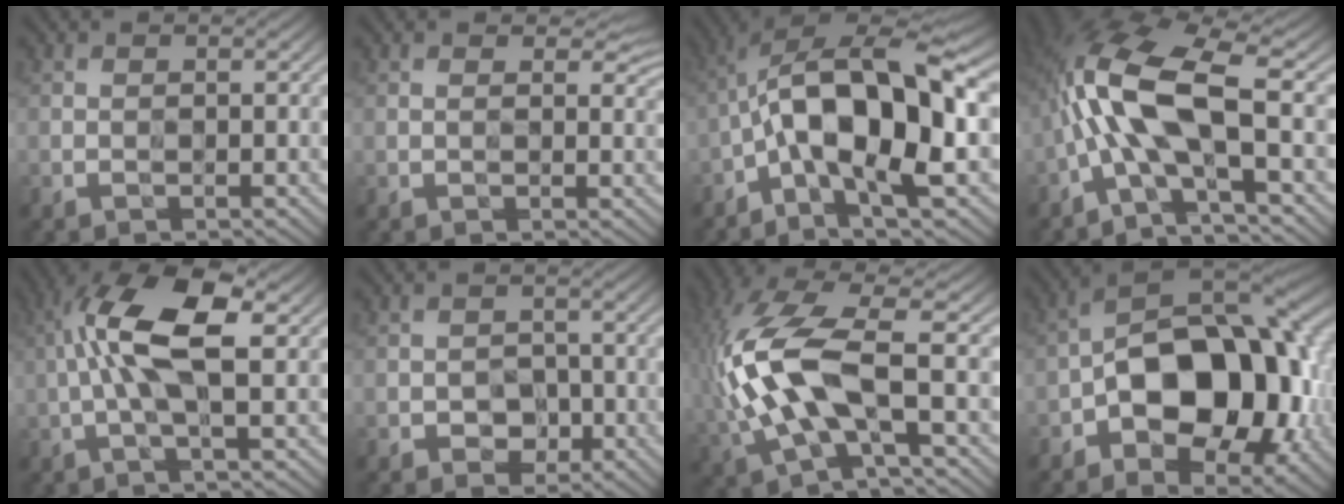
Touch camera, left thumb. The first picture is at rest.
{"total": 2.1, "force": [1.0, 1.1, 1.5], "torque": [-0.026, -0.004, 0.019]}
{"total": 14.2, "force": [-2.1, 5.2, 13.0], "torque": [-0.222, 0.019, -0.036]}
{"total": 12.0, "force": [-0.6, 4.1, 11.2], "torque": [-0.233, 0.009, -0.022]}
{"total": 8.3, "force": [1.4, 2.4, 7.8], "torque": [-0.157, 0.018, 0.021]}
{"total": 2.6, "force": [-1.1, 2.2, 0.9], "torque": [-0.009, -0.003, -0.020]}
{"total": 13.9, "force": [0.0, 5.7, 12.7], "torque": [-0.310, 0.003, 0.000]}
{"total": 18.1, "force": [-3.1, 11.0, 14.1], "torque": [-0.200, -0.007, -0.054]}